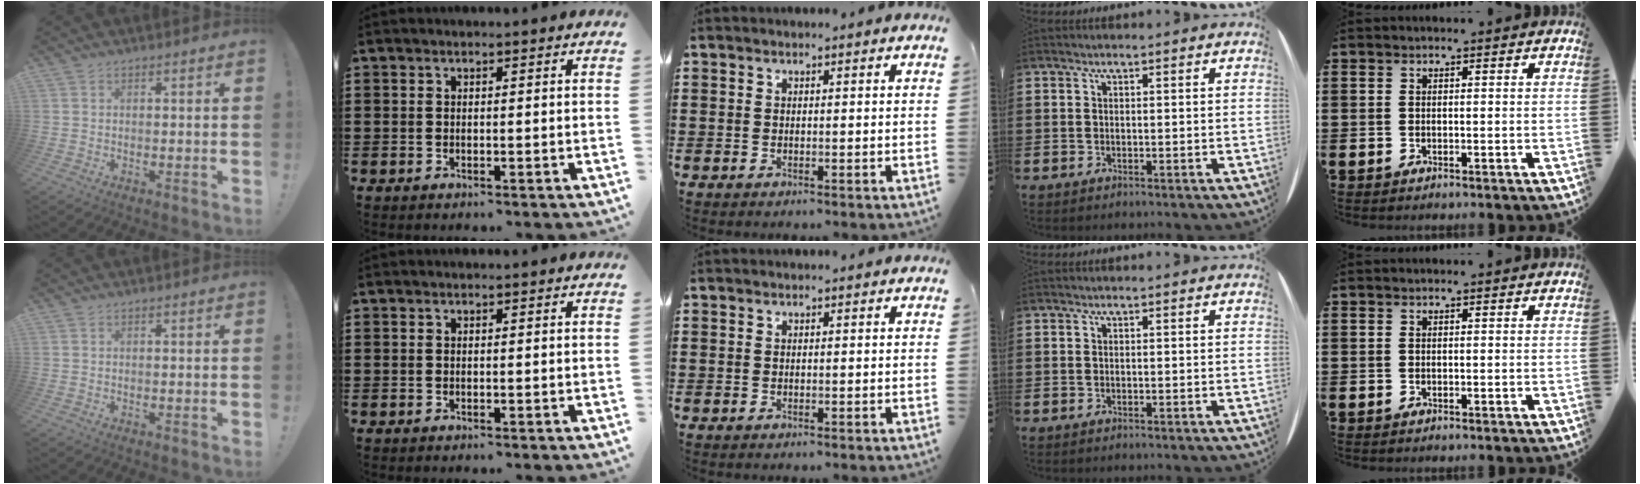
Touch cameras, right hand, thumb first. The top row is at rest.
{}